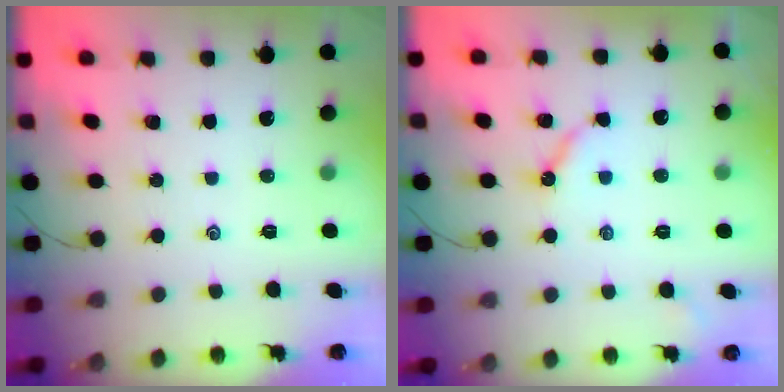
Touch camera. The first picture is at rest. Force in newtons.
{"total": 5.6, "press": 5.6, "slide": 0.5}